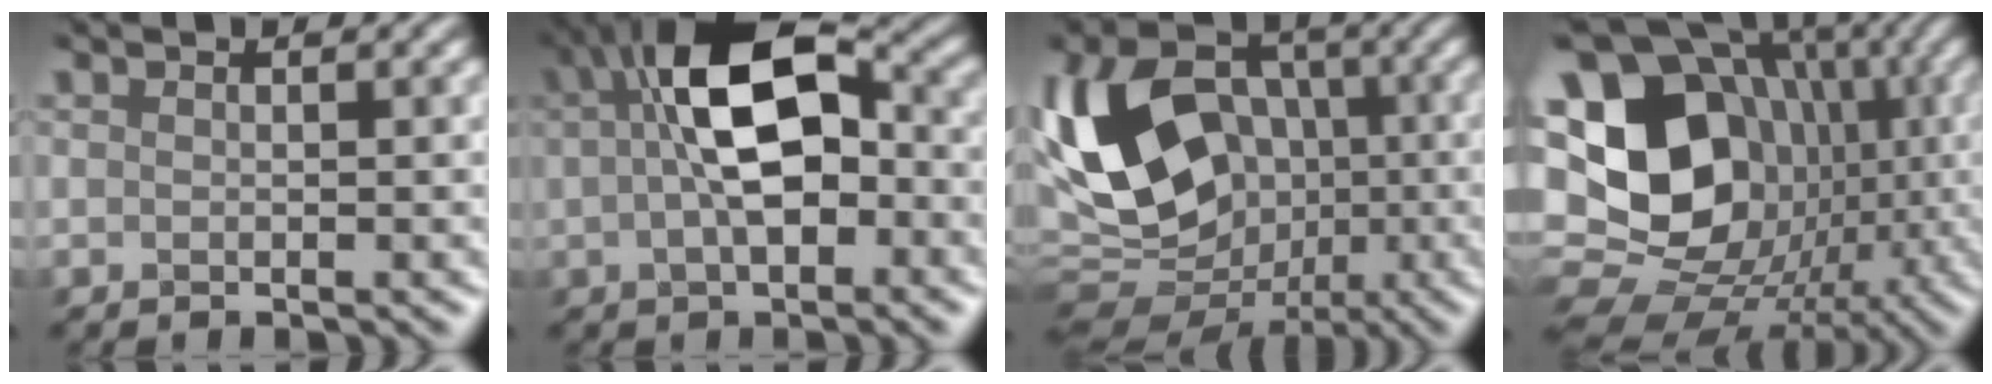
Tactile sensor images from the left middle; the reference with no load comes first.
{"total": 7.2, "force": [0.2, 3.2, 6.4], "torque": [-0.139, 0.019, 0.011]}
{"total": 13.5, "force": [-1.6, 10.0, 8.9], "torque": [-0.201, -0.015, 0.010]}
{"total": 19.2, "force": [0.2, 16.1, 10.3], "torque": [-0.209, 0.018, 0.008]}